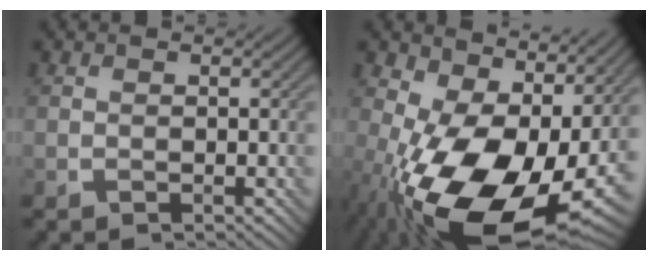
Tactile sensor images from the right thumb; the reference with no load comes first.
{"total": 16.9, "force": [-2.8, 9.4, 13.8], "torque": [-0.246, -0.009, -0.048]}